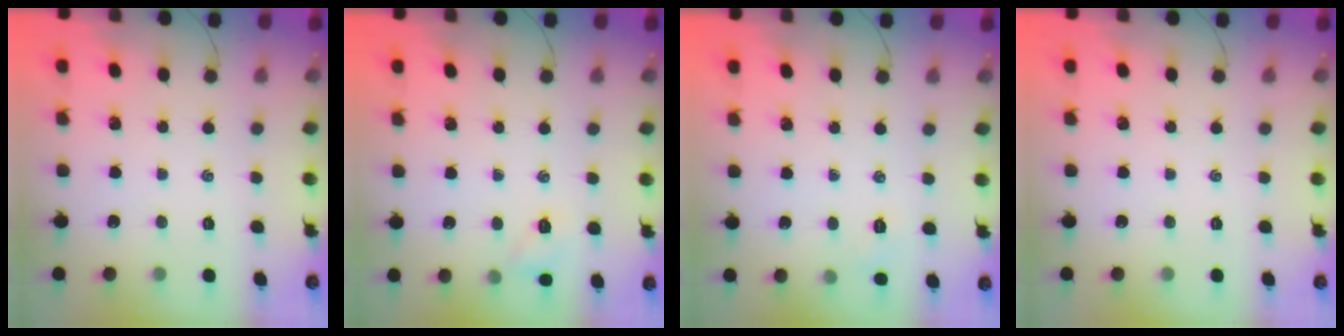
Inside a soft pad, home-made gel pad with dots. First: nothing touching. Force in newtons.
{"total": 6.8, "press": 6.7, "slide": 1.3}
{"total": 3.8, "press": 3.7, "slide": 0.8}
{"total": 0.0}